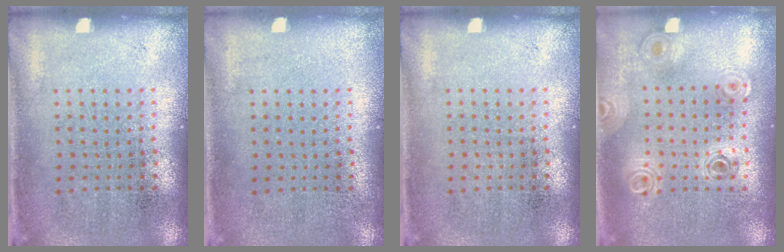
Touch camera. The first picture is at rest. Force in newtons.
{"total": 0.0}
{"total": 0.0}
{"total": 0.9, "press": 0.9, "slide": 0.1}